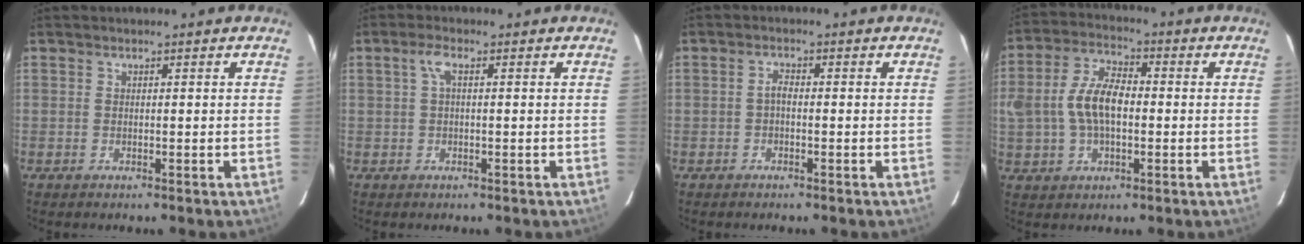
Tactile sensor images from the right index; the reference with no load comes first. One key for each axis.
{"total": 2.3, "fx": 0.5, "fy": 0.5, "fz": 2.2, "tx": -0.046, "ty": 0.008, "tz": 0.008}
{"total": 1.2, "fx": -0.5, "fy": 0.5, "fz": 1.0, "tx": -0.020, "ty": 0.006, "tz": -0.012}
{"total": 11.4, "fx": -0.4, "fy": 6.7, "fz": 9.2, "tx": -0.187, "ty": 0.018, "tz": -0.006}